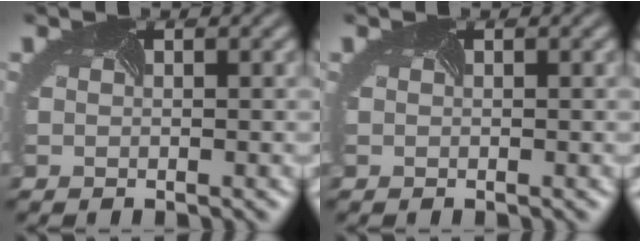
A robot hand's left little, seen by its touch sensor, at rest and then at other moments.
{"total": 0.0}